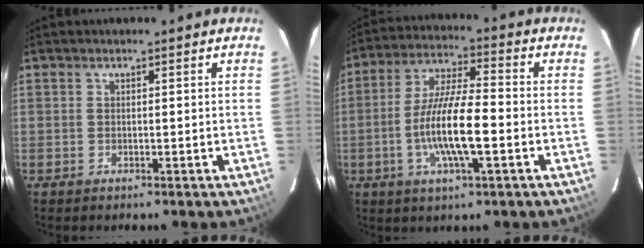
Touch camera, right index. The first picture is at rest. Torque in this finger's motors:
{"motor_torque": [1.13, 0.28, 0.70, 0.21]}